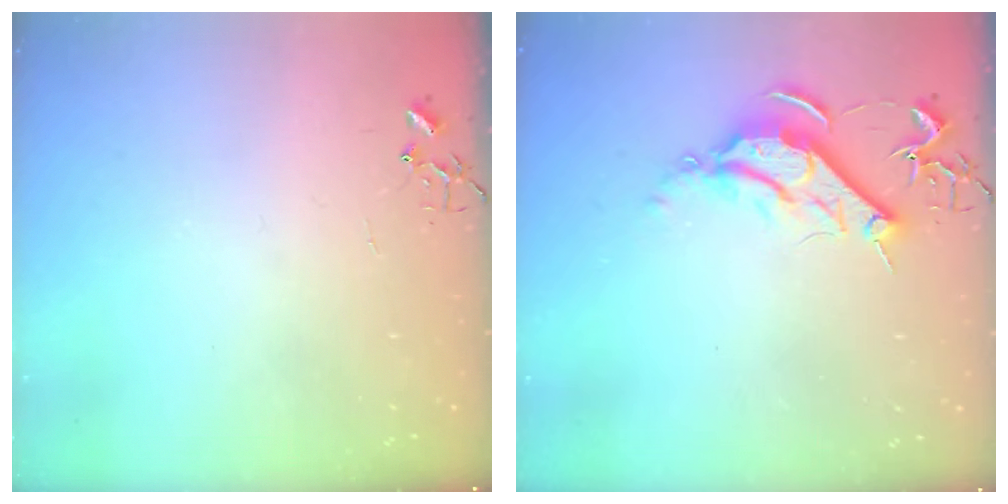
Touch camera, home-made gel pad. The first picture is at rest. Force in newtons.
{"total": 9.3, "press": 9.3, "slide": 0.6}